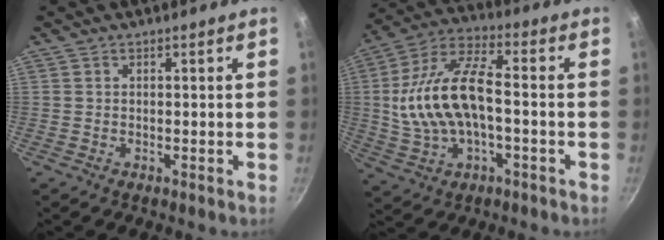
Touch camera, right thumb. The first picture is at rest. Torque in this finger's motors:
{"motor_torque": [-0.10, 1.17, 0.31, -0.30, 0.42]}